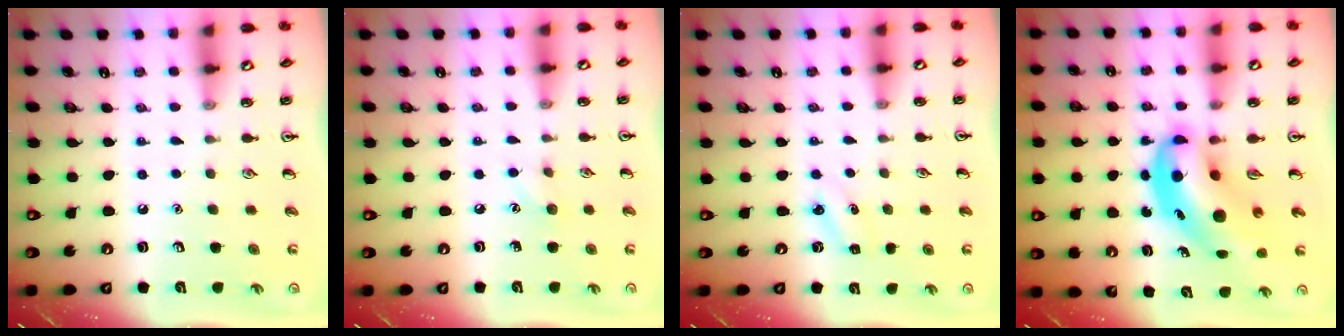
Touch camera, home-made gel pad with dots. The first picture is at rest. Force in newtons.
{"total": 5.2, "press": 5.0, "slide": 1.6}
{"total": 2.8, "press": 2.6, "slide": 1.0}
{"total": 10.0, "press": 9.5, "slide": 2.9}